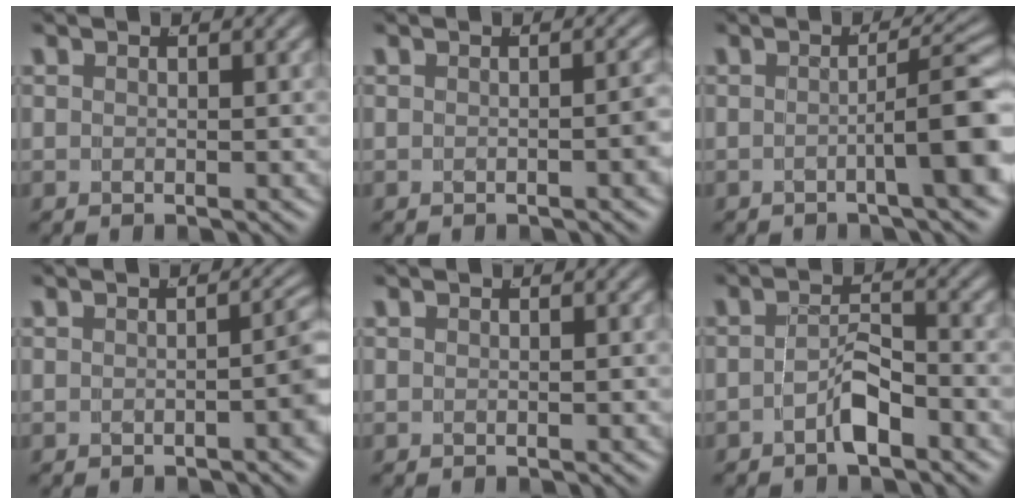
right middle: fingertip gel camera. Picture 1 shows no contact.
{"total": 1.1, "force": [-0.5, -0.1, 0.9], "torque": [-0.011, 0.006, -0.009]}
{"total": 5.4, "force": [-1.6, 0.8, 5.1], "torque": [-0.054, 0.007, -0.026]}
{"total": 2.4, "force": [-0.7, 0.5, 2.3], "torque": [-0.020, 0.007, -0.012]}
{"total": 0.0}
{"total": 2.9, "force": [-2.1, 0.9, 1.9], "torque": [-0.027, -0.006, -0.034]}